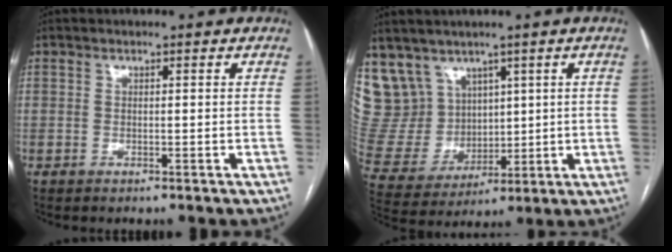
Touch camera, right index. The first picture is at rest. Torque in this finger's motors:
{"motor_torque": [-0.01, 0.39, 0.08, 0.04]}